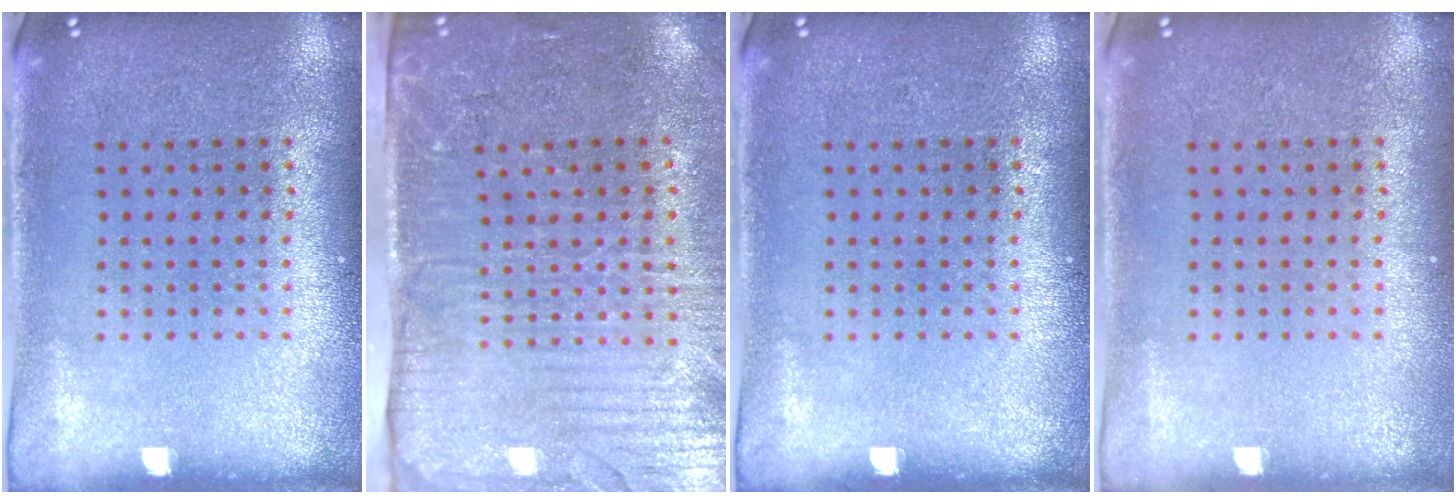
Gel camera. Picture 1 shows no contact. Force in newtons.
{"total": 4.3, "press": 3.6, "slide": 2.3}
{"total": 0.0}
{"total": 0.0}